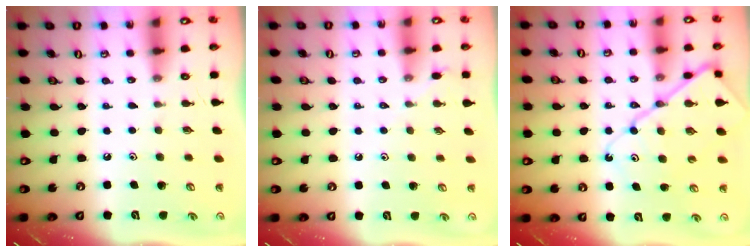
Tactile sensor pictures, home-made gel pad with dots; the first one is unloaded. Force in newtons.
{"total": 3.5, "press": 3.5, "slide": 0.6}
{"total": 13.5, "press": 13.4, "slide": 1.2}